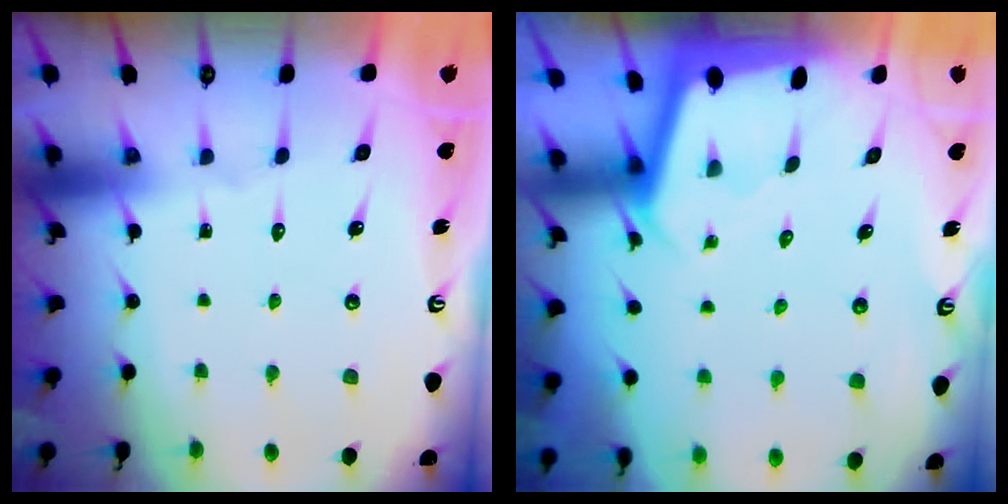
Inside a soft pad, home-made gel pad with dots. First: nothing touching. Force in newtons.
{"total": 1.9, "press": 1.9, "slide": 0.1}